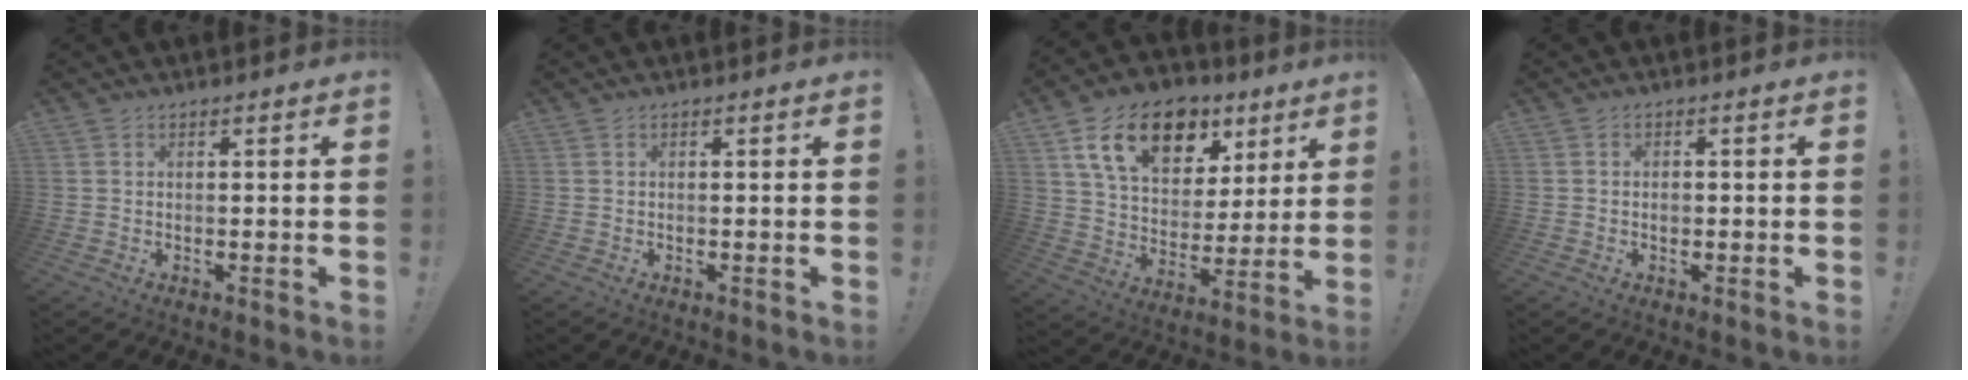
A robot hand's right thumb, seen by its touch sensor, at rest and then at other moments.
{"total": 0.0}
{"total": 18.8, "force": [9.9, 11.8, 10.7], "torque": [-0.177, -0.041, 0.180]}
{"total": 1.4, "force": [-0.4, 1.2, 0.7], "torque": [0.005, -0.001, -0.011]}